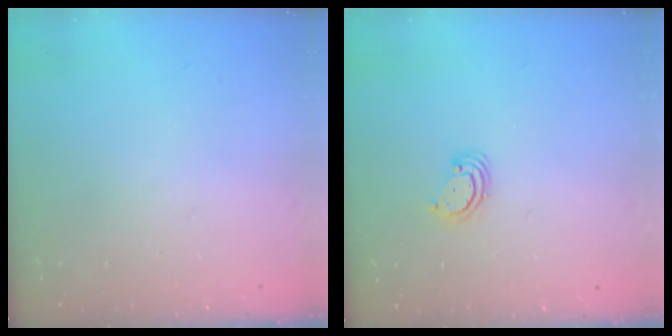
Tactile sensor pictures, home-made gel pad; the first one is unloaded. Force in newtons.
{"total": 3.0, "press": 3.0, "slide": 0.3}